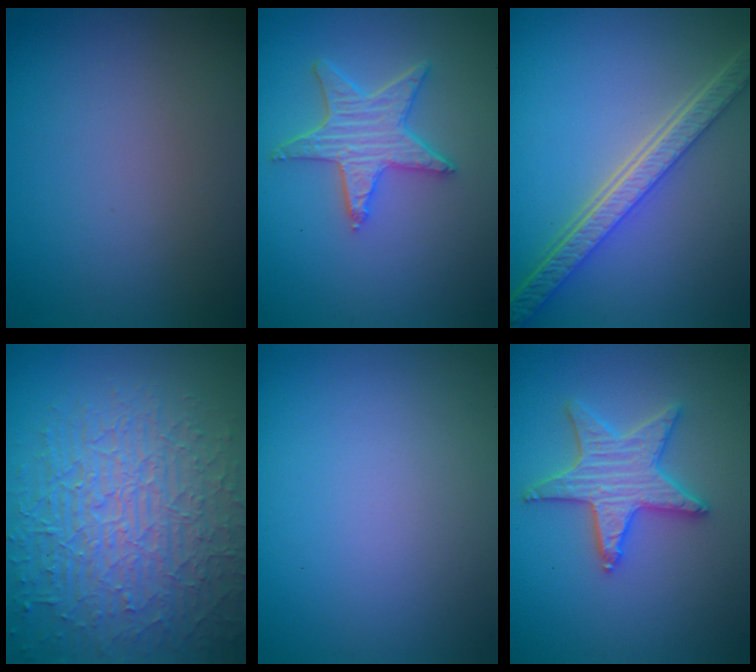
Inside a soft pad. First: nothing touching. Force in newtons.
{"total": 4.2, "press": 3.6, "slide": 2.1}
{"total": 6.0, "press": 4.6, "slide": 3.9}
{"total": 9.0, "press": 6.1, "slide": 6.6}
{"total": 0.0}
{"total": 4.7, "press": 4.6, "slide": 0.8}